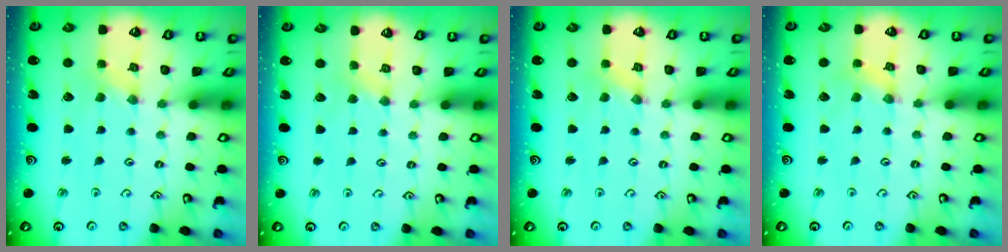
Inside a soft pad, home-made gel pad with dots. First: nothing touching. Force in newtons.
{"total": 2.1, "press": 2.1, "slide": 0.5}
{"total": 0.6, "press": 0.6, "slide": 0.1}
{"total": 2.1, "press": 2.1, "slide": 0.4}